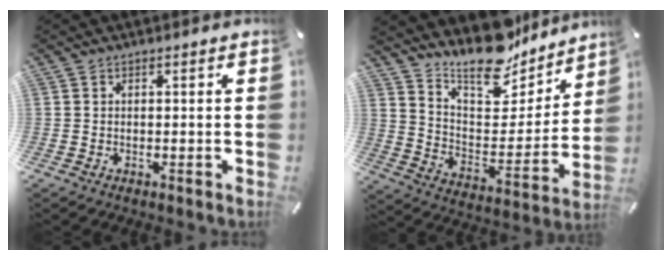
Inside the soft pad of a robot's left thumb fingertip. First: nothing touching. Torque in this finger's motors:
{"motor_torque": [1.58, -1.05, 0.73, -2.04, -0.02]}